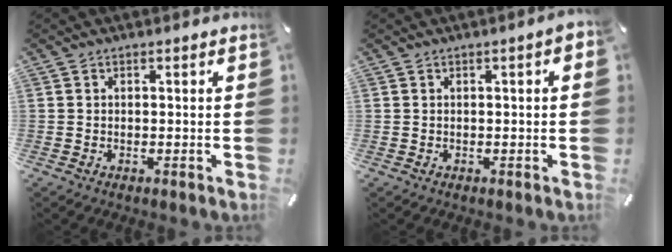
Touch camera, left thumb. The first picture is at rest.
{"total": 2.0, "force": [0.0, 0.5, 1.9], "torque": [-0.032, 0.003, -0.001]}